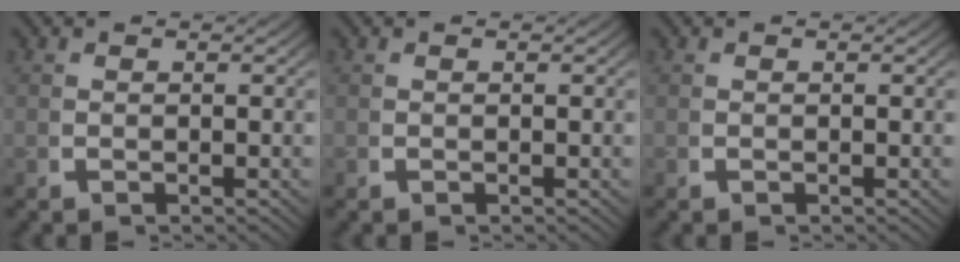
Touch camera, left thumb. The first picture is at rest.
{"total": 0.0}
{"total": 0.0}